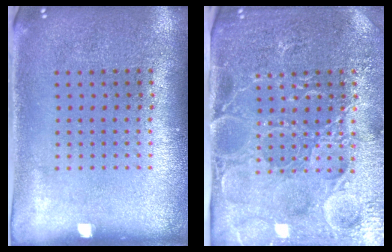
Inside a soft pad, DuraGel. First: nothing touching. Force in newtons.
{"total": 4.9, "press": 4.5, "slide": 1.9}